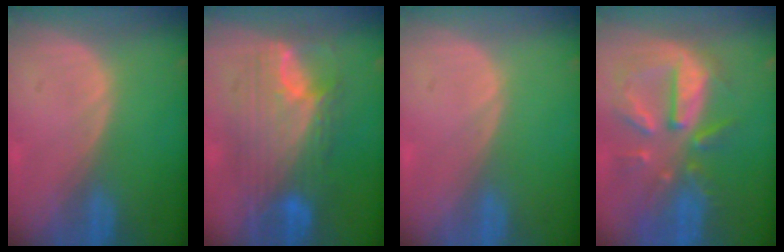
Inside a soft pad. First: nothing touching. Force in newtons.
{"total": 11.1, "press": 11.1, "slide": 1.1}
{"total": 0.0}
{"total": 10.9, "press": 9.5, "slide": 5.2}